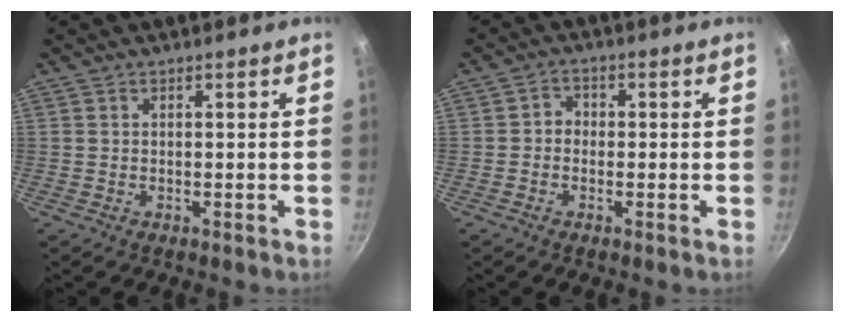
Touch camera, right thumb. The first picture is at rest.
{"total": 2.4, "force": [-0.5, 2.1, 1.0], "torque": [-0.004, 0.011, -0.015]}